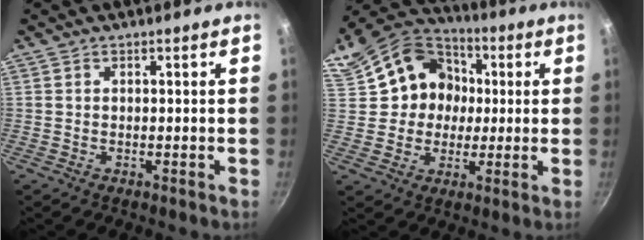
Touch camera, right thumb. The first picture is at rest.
{"total": 15.8, "force": [2.7, 13.5, 7.6], "torque": [-0.104, 0.034, 0.043]}